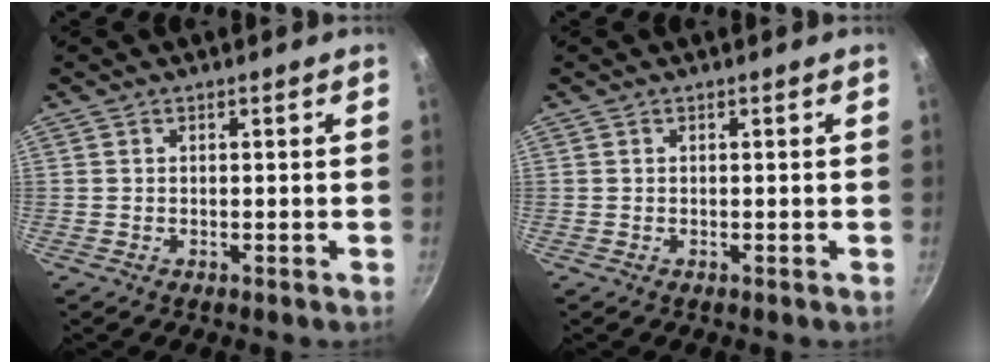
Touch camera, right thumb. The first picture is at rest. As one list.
[{"total": 0.0}]